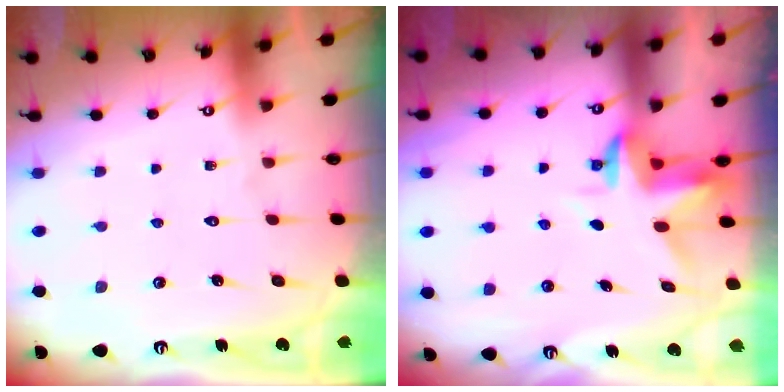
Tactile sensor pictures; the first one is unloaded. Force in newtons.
{"total": 3.3, "press": 3.3, "slide": 0.4}